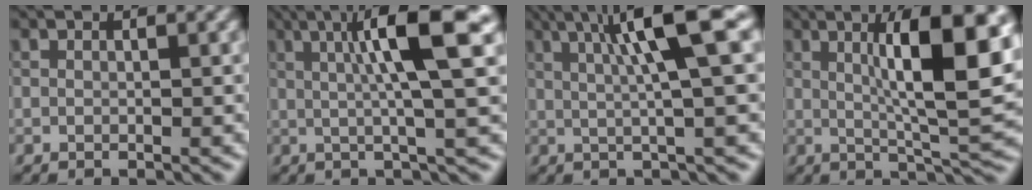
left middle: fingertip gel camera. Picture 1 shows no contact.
{"total": 8.6, "force": [2.2, 1.3, 8.2], "torque": [-0.111, 0.018, 0.031]}
{"total": 8.0, "force": [2.4, 1.0, 7.6], "torque": [-0.106, 0.018, 0.035]}
{"total": 10.5, "force": [2.3, 2.0, 10.1], "torque": [-0.137, 0.006, 0.038]}